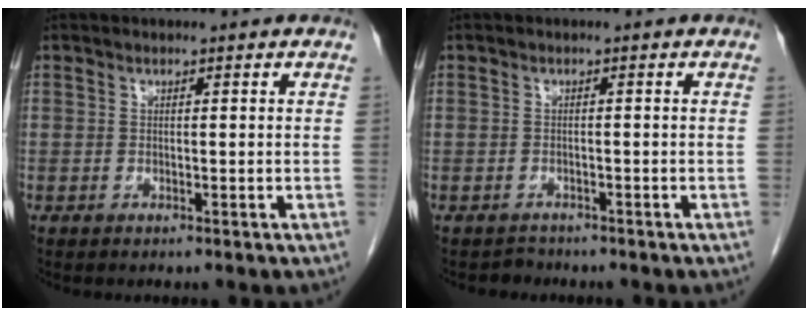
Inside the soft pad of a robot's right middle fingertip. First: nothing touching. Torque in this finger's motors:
{"motor_torque": [-0.21, -0.27, -0.01, -0.02]}